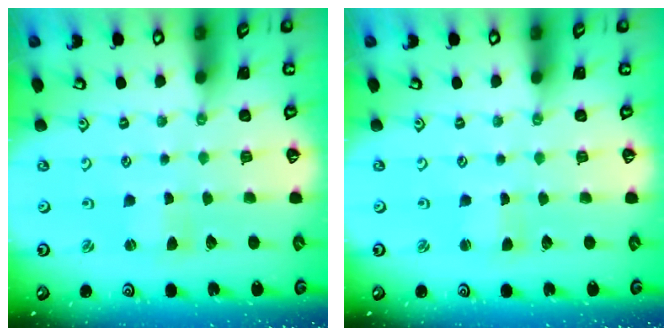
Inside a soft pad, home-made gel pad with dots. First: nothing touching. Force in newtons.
{"total": 1.6, "press": 1.6, "slide": 0.2}